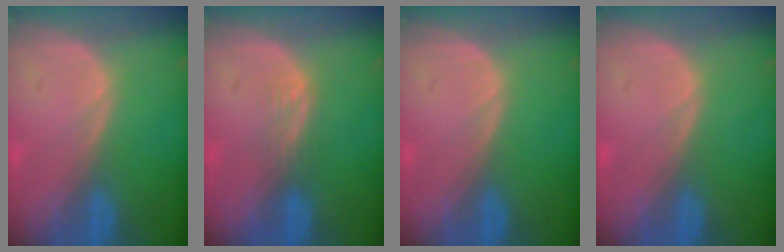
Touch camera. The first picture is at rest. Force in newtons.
{"total": 1.9, "press": 1.9, "slide": 0.3}
{"total": 0.0}
{"total": 0.0}